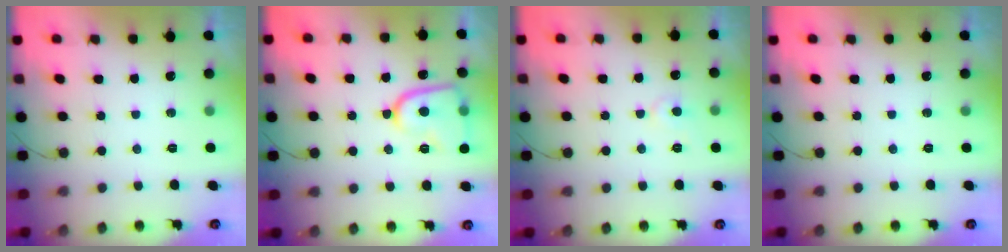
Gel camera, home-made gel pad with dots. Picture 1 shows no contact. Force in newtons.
{"total": 13.3, "press": 13.3, "slide": 1.3}
{"total": 4.8, "press": 4.7, "slide": 0.5}
{"total": 0.0}